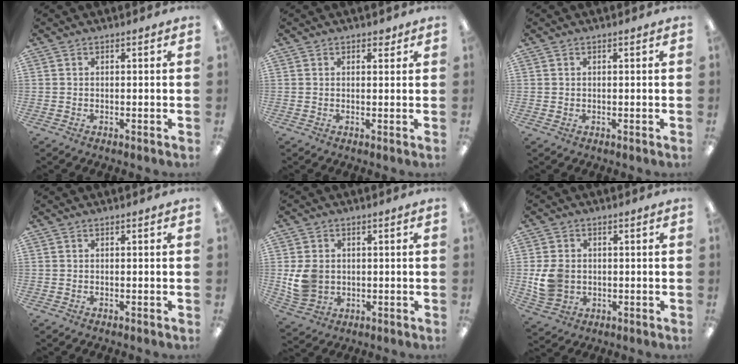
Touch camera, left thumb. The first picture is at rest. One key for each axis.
{"total": 1.9, "fx": 1.2, "fy": 1.1, "fz": 0.9, "tx": -0.002, "ty": -0.003, "tz": 0.017}
{"total": 0.5, "fx": 0.3, "fy": 0.4, "fz": 0.1, "tx": -0.002, "ty": 0.003, "tz": 0.006}
{"total": 0.0}
{"total": 7.2, "fx": 0.2, "fy": 6.2, "fz": 3.6, "tx": -0.075, "ty": 0.006, "tz": 0.006}
{"total": 7.8, "fx": -0.1, "fy": 6.6, "fz": 4.1, "tx": -0.089, "ty": 0.012, "tz": 0.002}